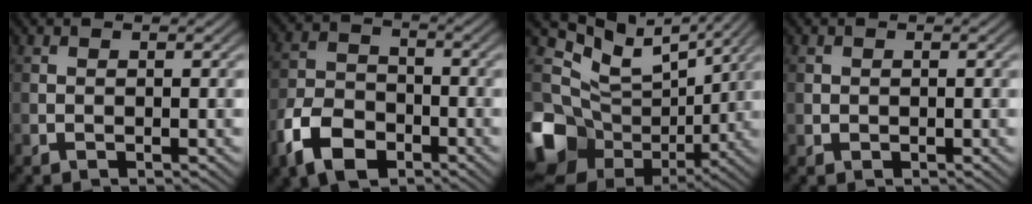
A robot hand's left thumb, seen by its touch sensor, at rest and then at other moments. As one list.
[{"total": 8.4, "force": [-4.7, 5.2, 4.6], "torque": [-0.107, -0.007, -0.105]}, {"total": 14.1, "force": [-0.6, 11.5, 8.1], "torque": [-0.195, -0.050, 0.031]}, {"total": 0.8, "force": [0.1, 0.8, 0.1], "torque": [-0.003, -0.005, 0.002]}]